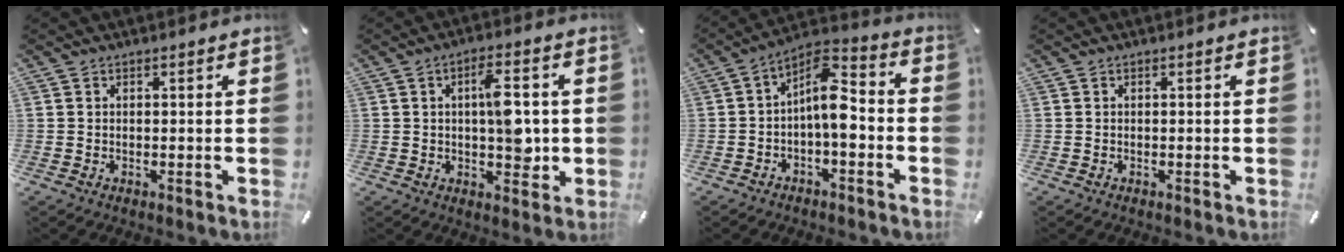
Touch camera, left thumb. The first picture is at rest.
{"total": 9.6, "force": [0.6, 4.8, 8.3], "torque": [-0.115, -0.002, 0.006]}
{"total": 9.6, "force": [-1.0, 4.7, 8.3], "torque": [-0.143, -0.003, -0.019]}
{"total": 0.0}